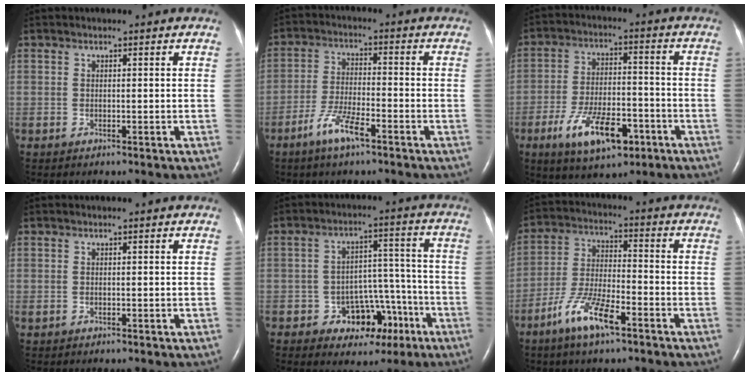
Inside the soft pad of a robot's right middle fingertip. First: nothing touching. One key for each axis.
{"total": 6.3, "fx": -4.0, "fy": 1.1, "fz": 4.8, "tx": -0.102, "ty": -0.004, "tz": -0.077}
{"total": 11.6, "fx": -5.9, "fy": 4.7, "fz": 8.9, "tx": -0.167, "ty": -0.001, "tz": -0.092}
{"total": 0.0}
{"total": 8.1, "fx": -4.0, "fy": 6.1, "fz": 3.6, "tx": -0.033, "ty": 0.036, "tz": -0.047}
{"total": 9.2, "fx": -5.5, "fy": 2.1, "fz": 7.0, "tx": -0.147, "ty": -0.004, "tz": -0.105}